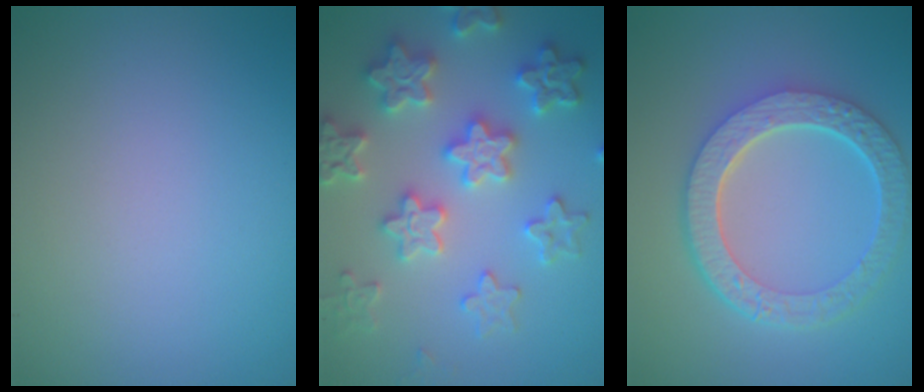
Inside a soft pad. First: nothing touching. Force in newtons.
{"total": 6.1, "press": 6.0, "slide": 1.3}
{"total": 6.9, "press": 5.0, "slide": 4.7}